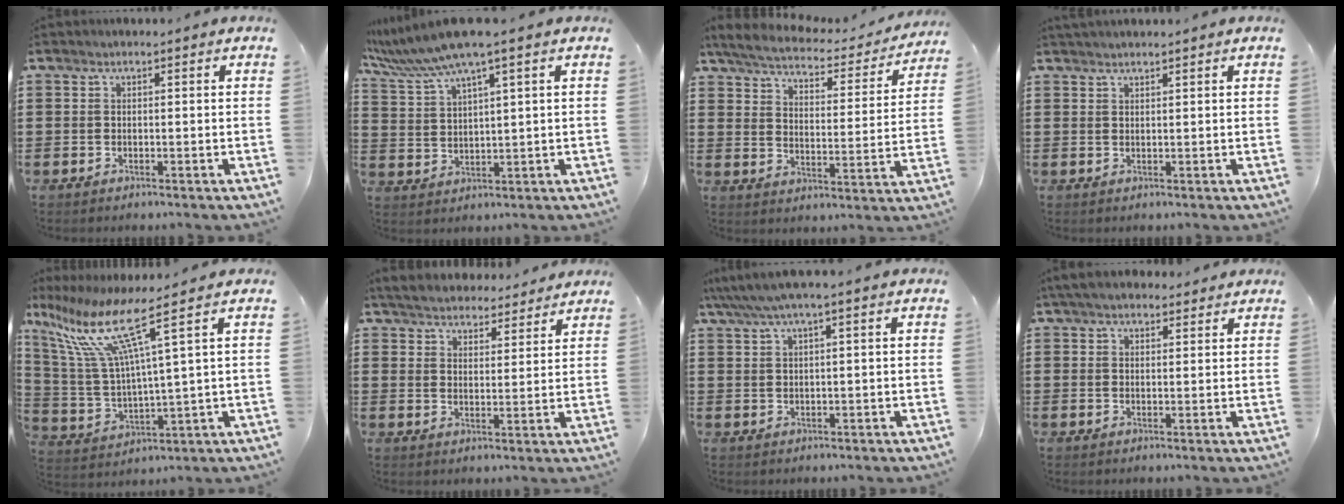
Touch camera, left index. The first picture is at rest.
{"total": 7.5, "force": [5.4, -0.1, 5.3], "torque": [-0.124, -0.024, 0.093]}
{"total": 4.7, "force": [4.4, 0.6, 1.6], "torque": [-0.056, -0.029, 0.070]}
{"total": 1.1, "force": [1.1, 0.0, 0.3], "torque": [-0.007, 0.001, 0.022]}
{"total": 12.7, "force": [7.2, 1.6, 10.4], "torque": [-0.249, -0.040, 0.110]}
{"total": 4.6, "force": [4.4, 1.0, 0.6], "torque": [-0.031, -0.018, 0.079]}
{"total": 2.6, "force": [1.3, -0.1, 2.3], "torque": [-0.046, 0.000, 0.023]}
{"total": 3.8, "force": [3.3, 1.2, 1.4], "torque": [-0.036, 0.000, 0.062]}